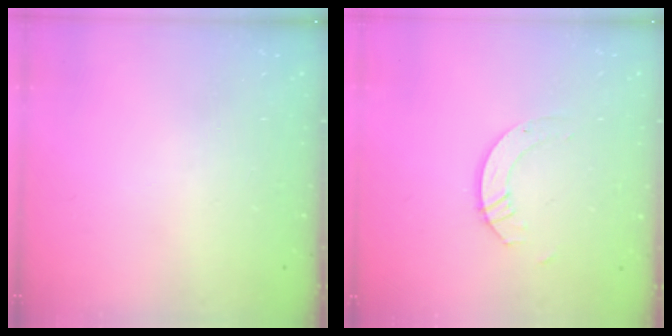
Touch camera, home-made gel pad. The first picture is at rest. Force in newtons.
{"total": 3.9, "press": 3.9, "slide": 0.3}